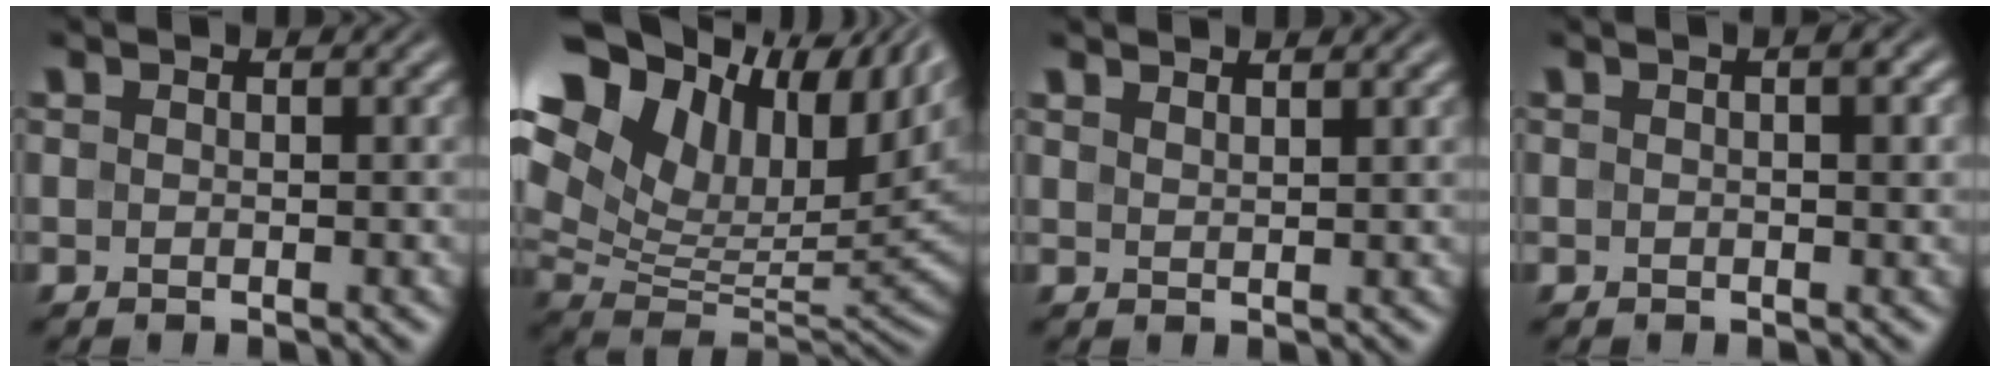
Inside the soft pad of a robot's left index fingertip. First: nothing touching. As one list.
[{"total": 19.4, "force": [7.2, 12.4, 13.1], "torque": [-0.261, 0.035, 0.152]}, {"total": 1.5, "force": [1.3, 0.3, 0.5], "torque": [-0.001, 0.004, 0.014]}, {"total": 1.7, "force": [0.3, 0.2, 1.7], "torque": [-0.023, 0.004, 0.003]}]